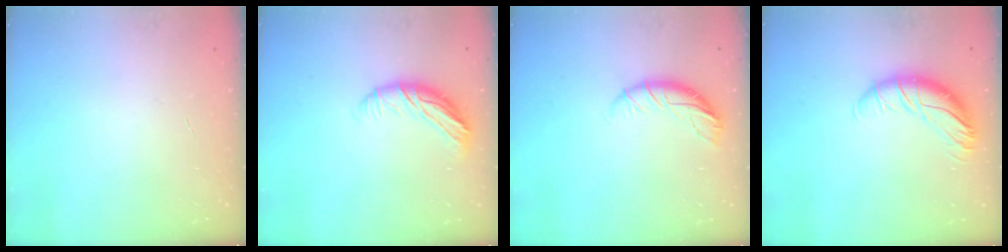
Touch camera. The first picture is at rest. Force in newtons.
{"total": 10.2, "press": 10.2, "slide": 0.1}
{"total": 9.2, "press": 9.1, "slide": 1.3}
{"total": 11.7, "press": 11.6, "slide": 1.9}